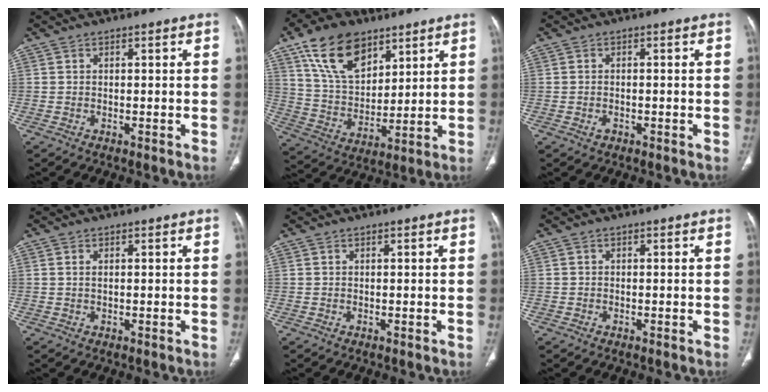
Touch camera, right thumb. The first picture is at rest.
{"total": 15.8, "force": [9.3, 9.2, 8.9], "torque": [-0.127, -0.037, 0.178]}
{"total": 1.0, "force": [-0.5, 0.6, 0.6], "torque": [-0.009, 0.005, -0.008]}
{"total": 0.9, "force": [0.4, 0.3, 0.7], "torque": [-0.017, 0.003, 0.010]}
{"total": 0.0}
{"total": 0.0}